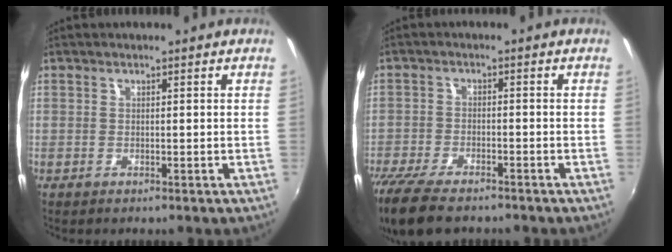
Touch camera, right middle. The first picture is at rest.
{"total": 12.2, "force": [-9.8, 3.7, 6.2], "torque": [-0.154, -0.038, -0.178]}